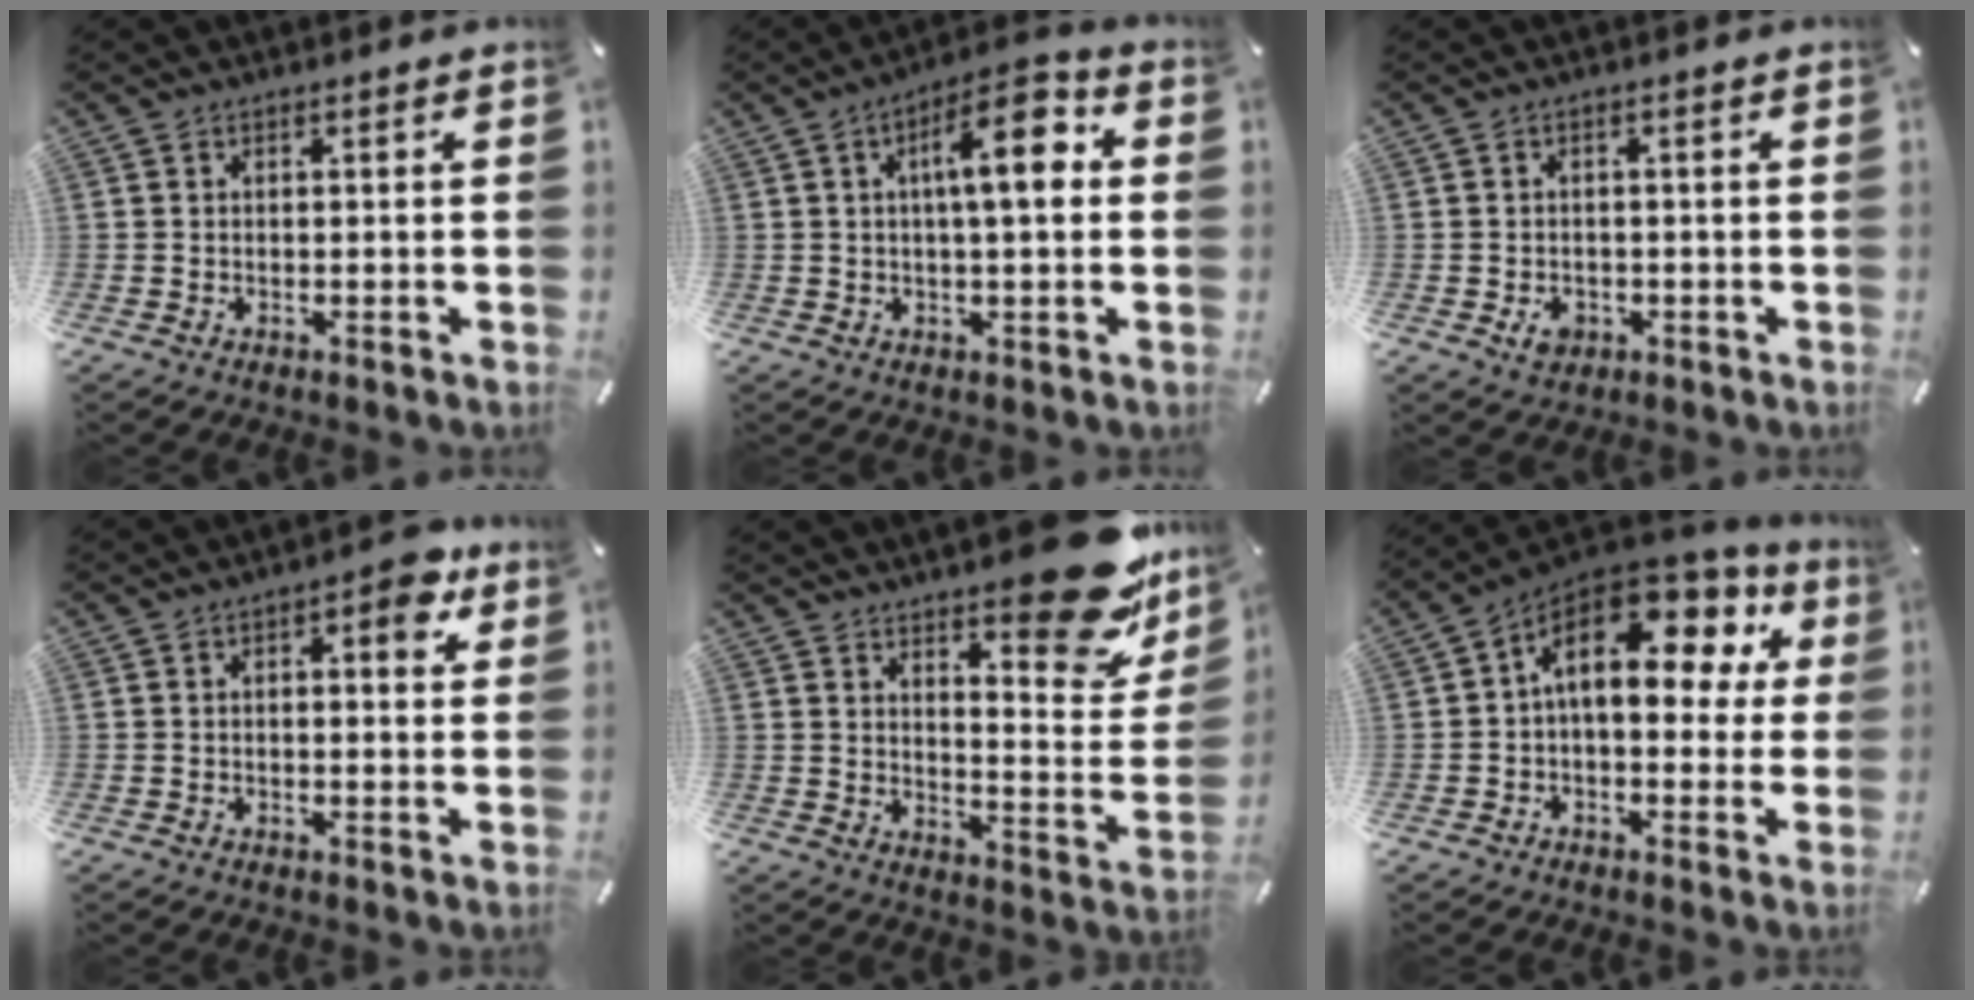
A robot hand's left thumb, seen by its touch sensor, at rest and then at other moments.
{"total": 11.7, "force": [2.6, 3.7, 10.7], "torque": [-0.162, 0.002, 0.033]}
{"total": 3.3, "force": [-1.1, 2.6, 1.8], "torque": [-0.029, 0.000, -0.022]}
{"total": 6.2, "force": [2.2, 2.9, 5.0], "torque": [-0.054, -0.007, 0.028]}
{"total": 21.2, "force": [14.7, 8.0, 13.1], "torque": [-0.146, -0.122, 0.244]}
{"total": 17.1, "force": [6.1, 9.2, 13.0], "torque": [-0.212, -0.032, 0.102]}